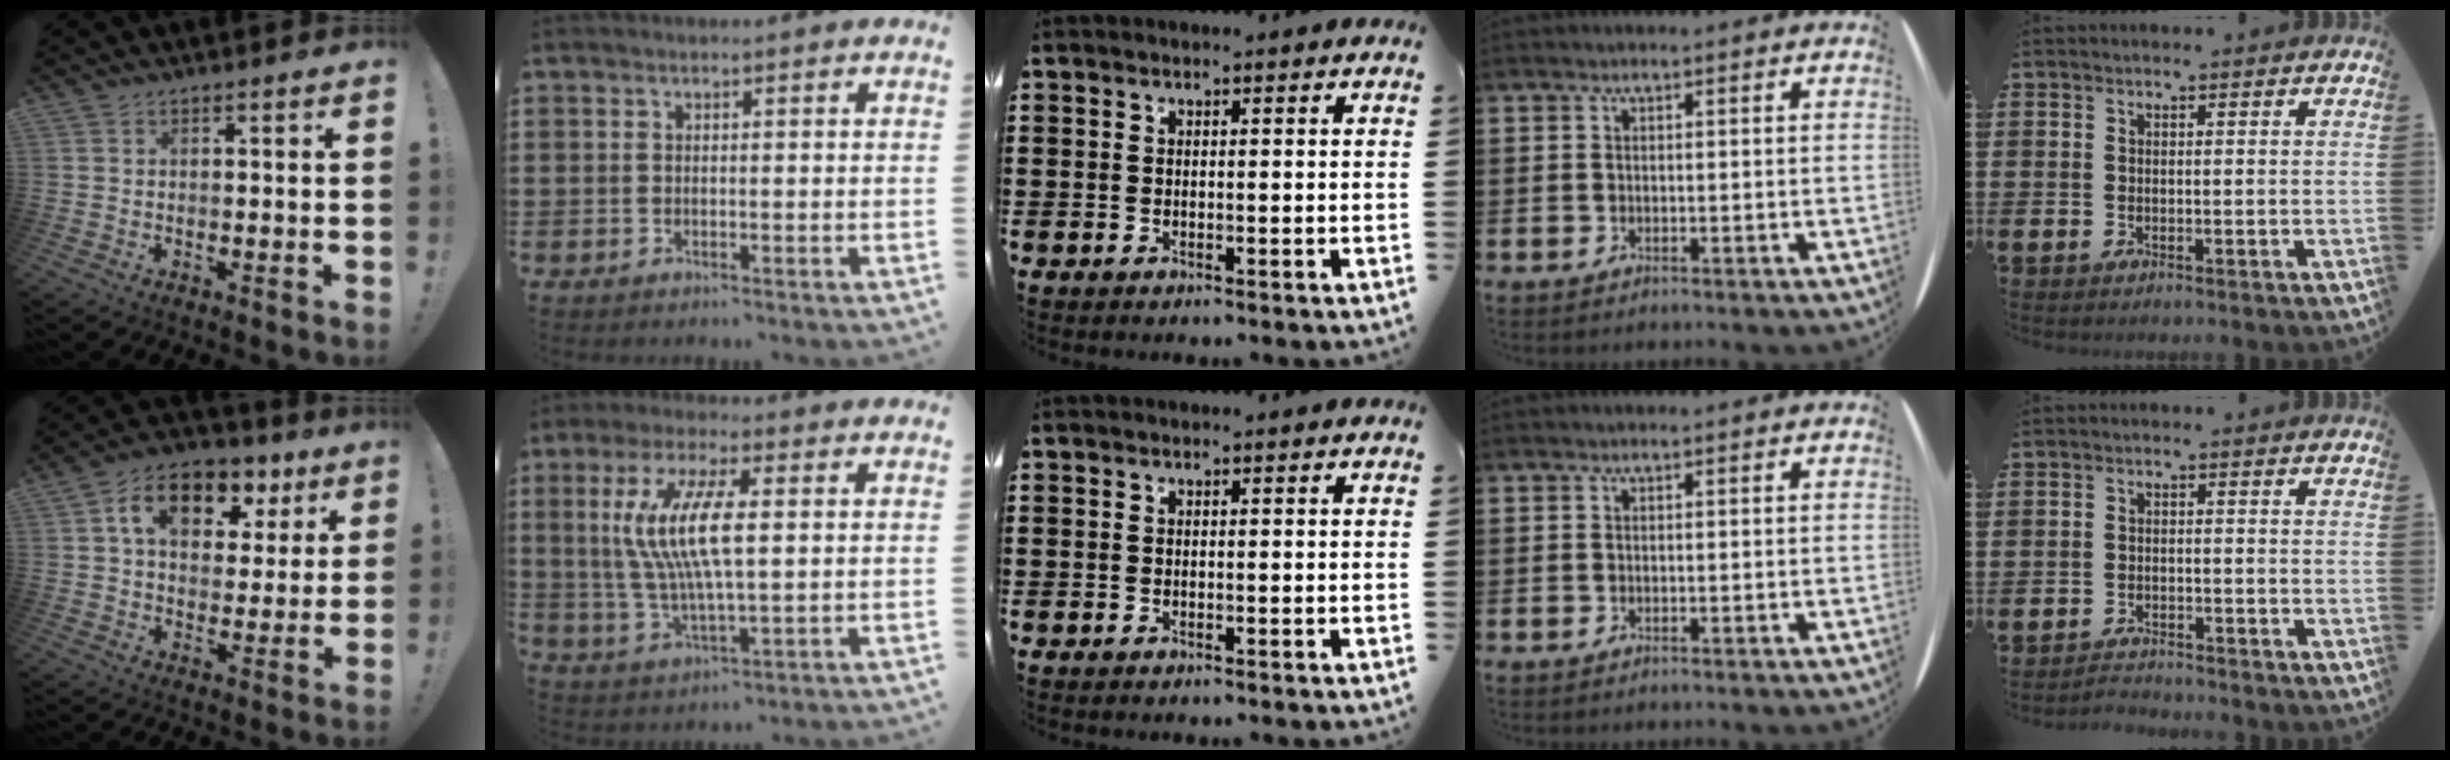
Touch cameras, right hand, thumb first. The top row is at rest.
{"thumb": {"total": 13.6, "force": [6.0, 9.0, 8.3], "torque": [-0.136, -0.016, 0.108]}, "index": {"total": 11.0, "force": [1.7, 3.1, 10.4], "torque": [-0.224, -0.003, 0.022]}, "little": {"total": 1.7, "force": [-1.7, 0.0, -0.2], "torque": [-0.002, 0.005, -0.038]}}